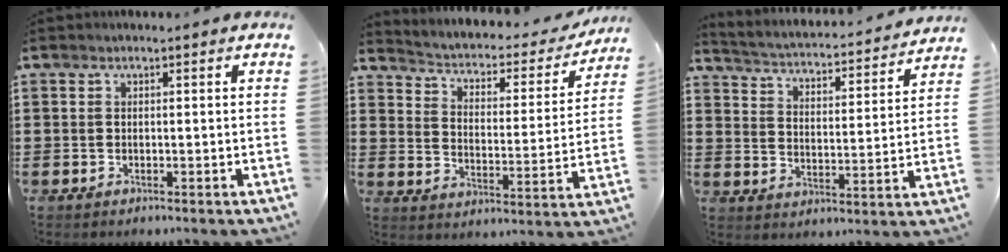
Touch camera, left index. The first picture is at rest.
{"total": 2.0, "force": [1.4, 1.0, 1.0], "torque": [-0.033, -0.021, 0.011]}
{"total": 2.2, "force": [2.2, -0.1, 0.2], "torque": [-0.025, -0.029, 0.025]}